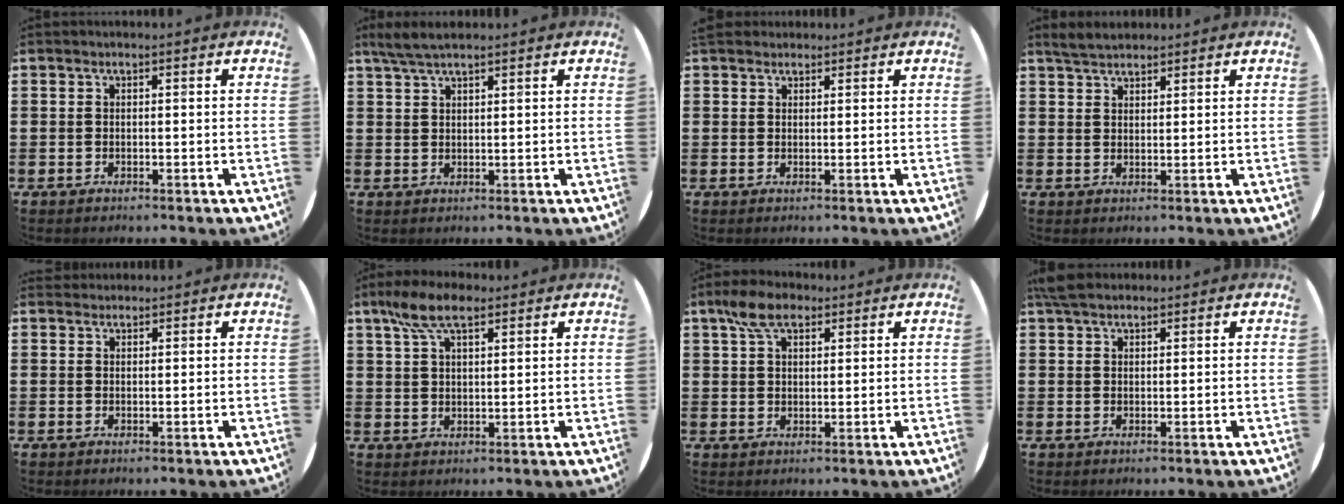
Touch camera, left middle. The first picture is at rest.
{"total": 3.0, "force": [2.4, 0.4, 1.7], "torque": [-0.037, 0.005, 0.045]}
{"total": 1.4, "force": [1.3, 0.6, 0.1], "torque": [-0.004, 0.005, 0.026]}
{"total": 3.1, "force": [2.9, 0.9, 0.8], "torque": [-0.022, -0.001, 0.056]}
{"total": 0.9, "force": [0.9, 0.2, -0.1], "torque": [0.001, 0.002, 0.017]}
{"total": 6.9, "force": [4.6, 2.6, 4.4], "torque": [-0.096, 0.005, 0.084]}
{"total": 5.8, "force": [3.9, 2.9, 3.0], "torque": [-0.062, 0.006, 0.072]}
{"total": 2.7, "force": [2.3, 1.1, 1.0], "torque": [-0.026, 0.008, 0.044]}